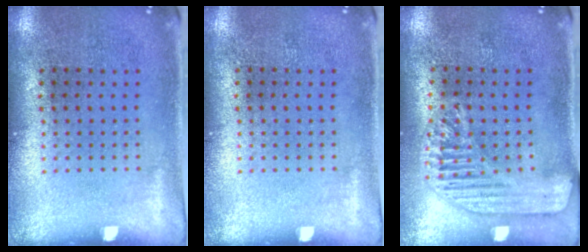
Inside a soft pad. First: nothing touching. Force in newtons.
{"total": 0.0}
{"total": 1.7, "press": 1.6, "slide": 0.5}